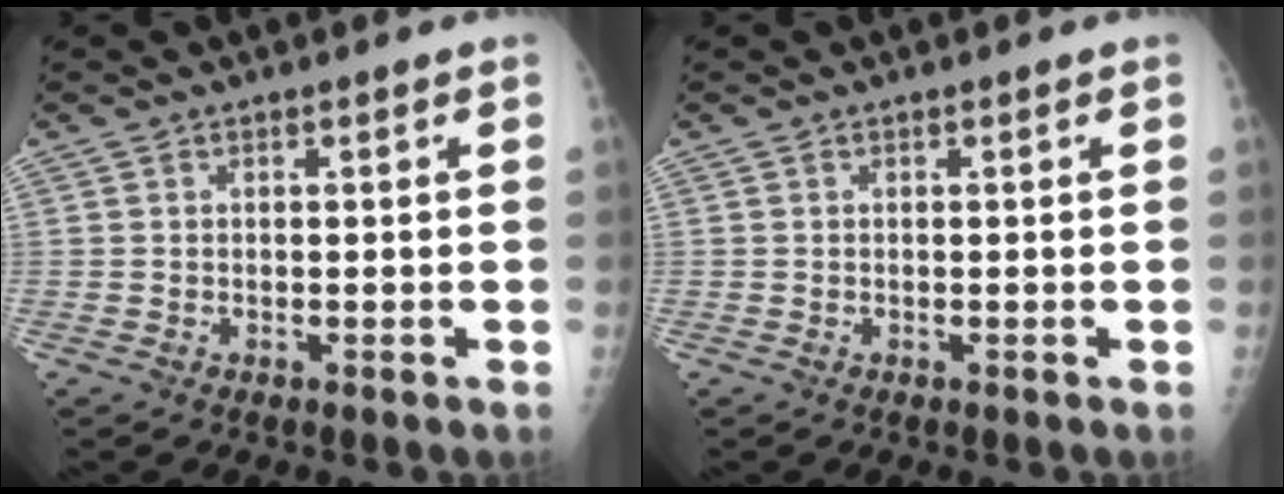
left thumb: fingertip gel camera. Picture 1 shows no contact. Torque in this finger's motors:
{"motor_torque": [0.00, 0.01, -0.03, -0.04, 0.00]}